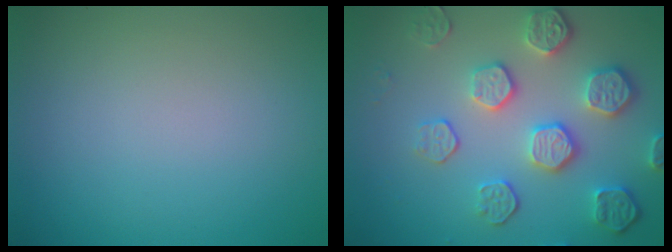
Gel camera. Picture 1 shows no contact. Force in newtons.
{"total": 5.2, "press": 4.5, "slide": 2.6}